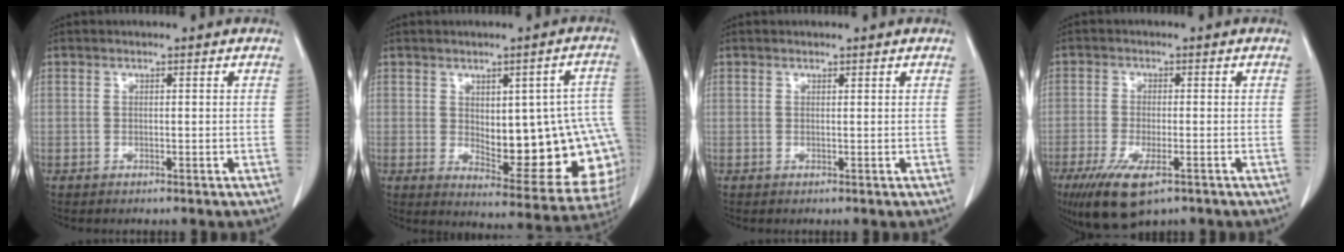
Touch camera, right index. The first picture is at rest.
{"total": 19.3, "force": [-0.9, 6.8, 18.0], "torque": [-0.164, 0.021, 0.018]}
{"total": 0.0}
{"total": 8.8, "force": [-5.2, 2.8, 6.6], "torque": [-0.124, -0.021, -0.083]}